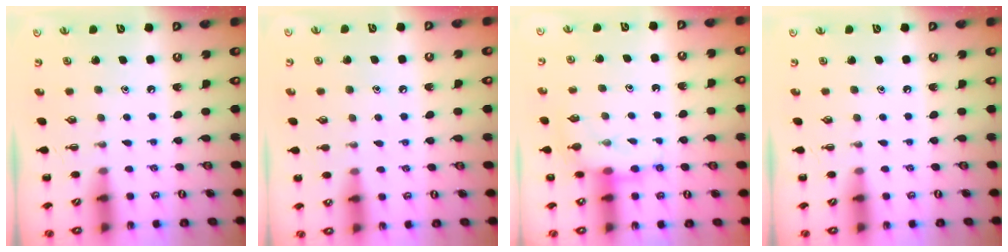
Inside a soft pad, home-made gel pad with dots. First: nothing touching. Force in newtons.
{"total": 4.1, "press": 4.0, "slide": 1.1}
{"total": 8.5, "press": 8.4, "slide": 0.7}
{"total": 0.0}